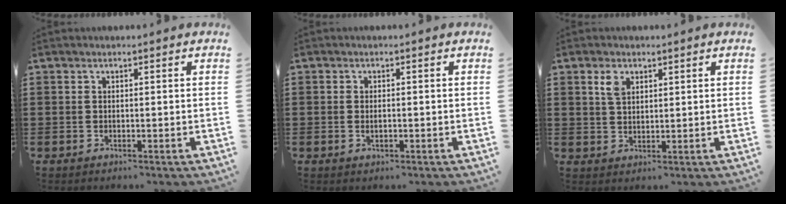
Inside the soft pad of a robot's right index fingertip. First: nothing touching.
{"total": 1.3, "force": [-0.2, 0.5, 1.2], "torque": [-0.023, 0.000, -0.003]}
{"total": 2.8, "force": [1.5, 1.6, 1.7], "torque": [-0.040, 0.006, 0.029]}